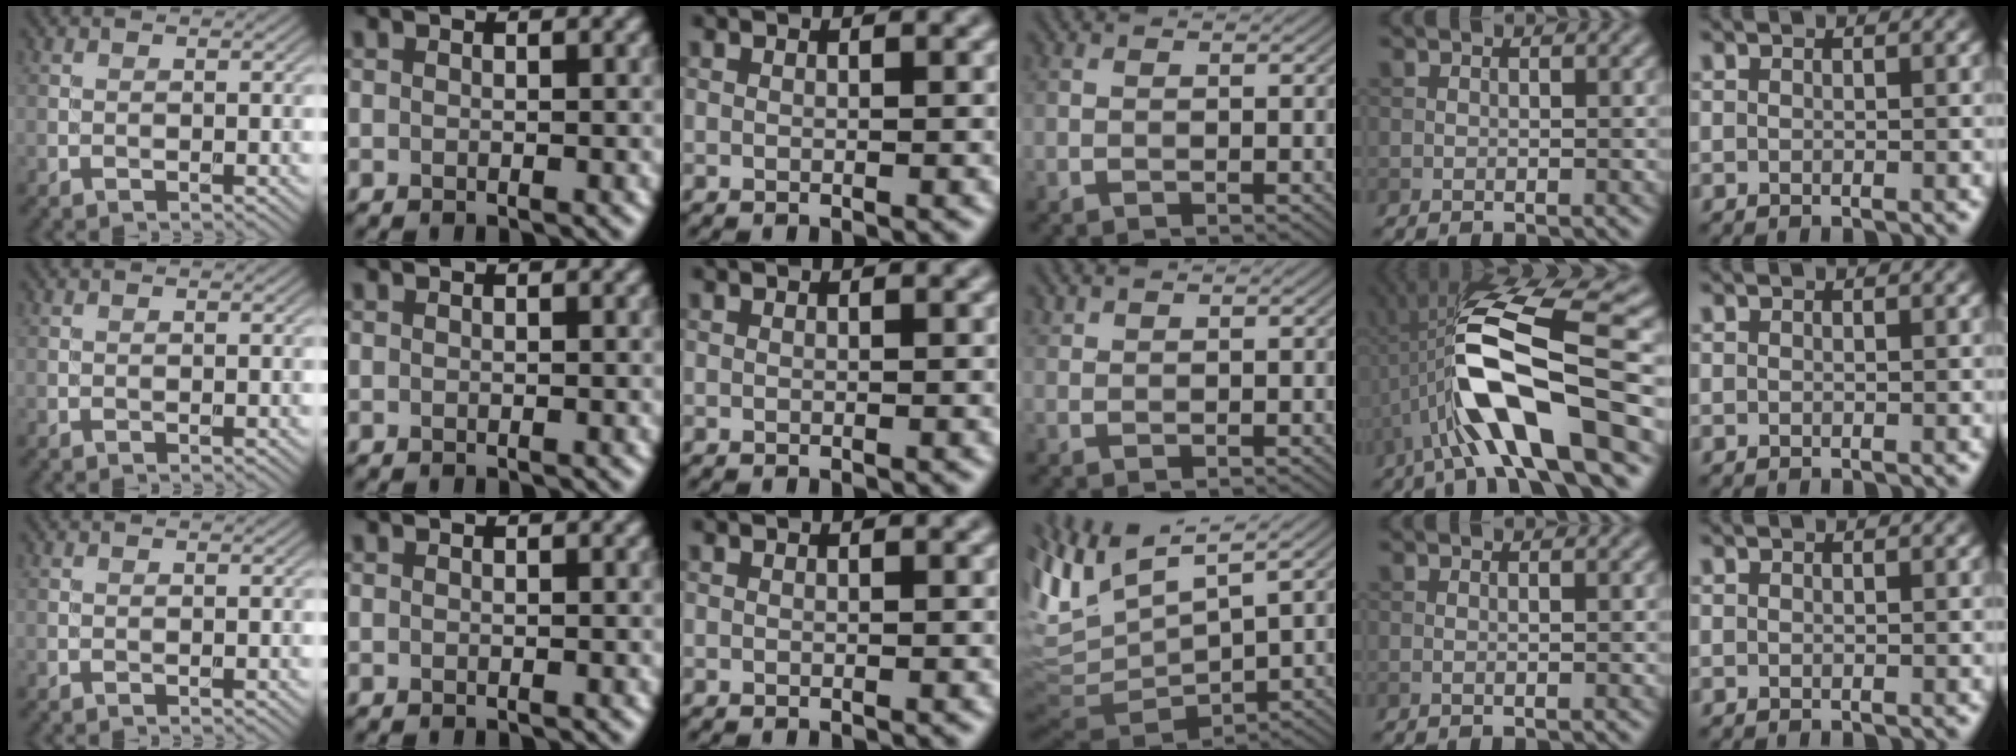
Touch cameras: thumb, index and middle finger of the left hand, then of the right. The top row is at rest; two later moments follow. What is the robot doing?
{"motion": "screw", "object": "dispenser bottle"}